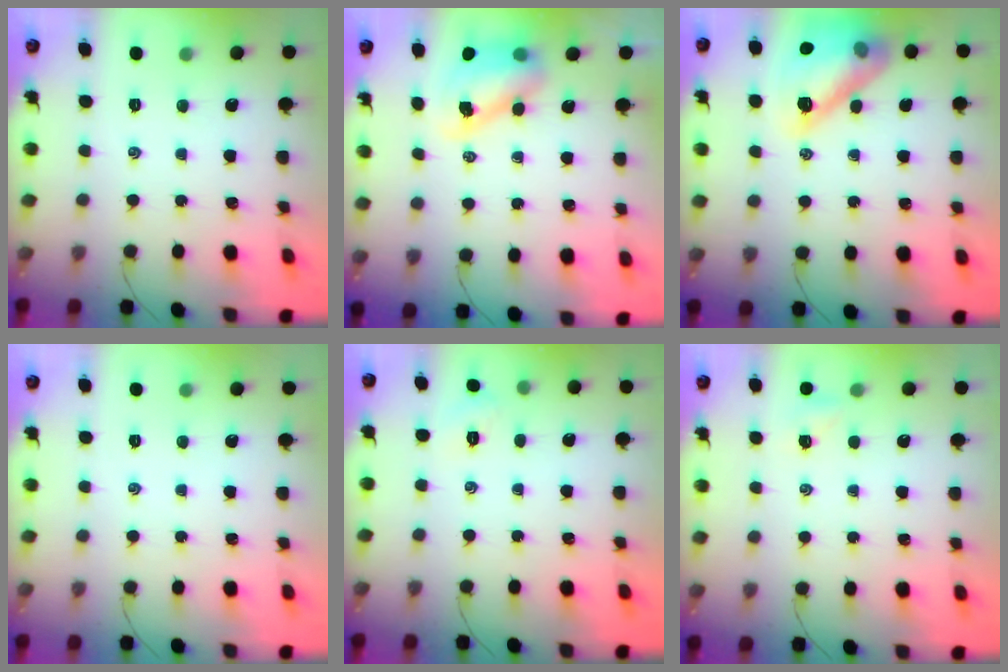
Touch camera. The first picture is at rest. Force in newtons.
{"total": 8.5, "press": 8.3, "slide": 1.8}
{"total": 17.6, "press": 17.5, "slide": 2.0}
{"total": 0.0}
{"total": 3.0, "press": 2.9, "slide": 0.8}
{"total": 3.2, "press": 3.0, "slide": 1.0}